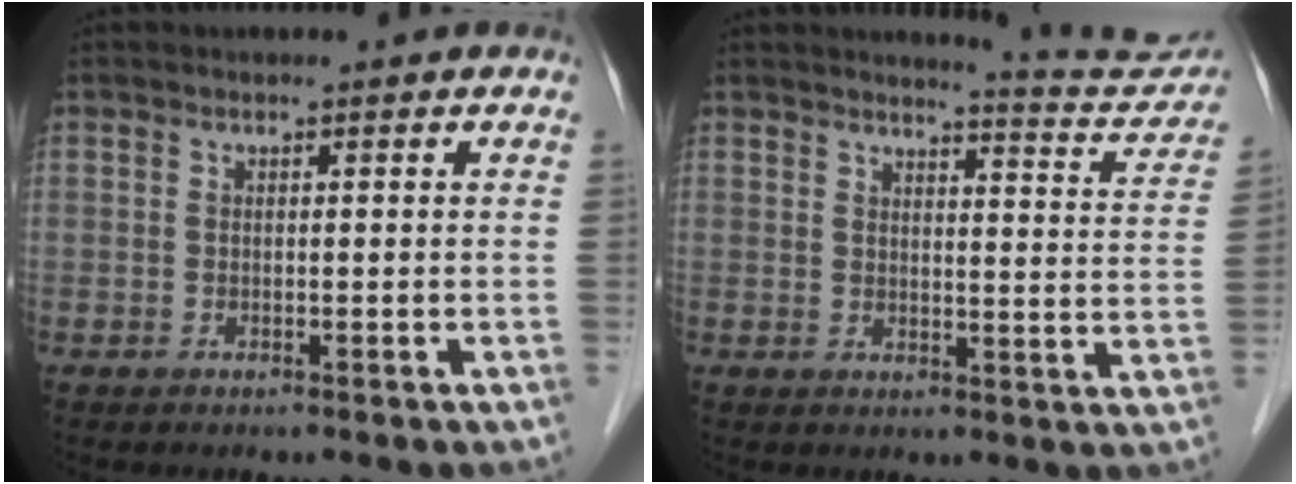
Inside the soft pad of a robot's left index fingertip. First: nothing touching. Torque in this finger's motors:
{"motor_torque": [0.00, -0.43, 0.03, 0.00]}